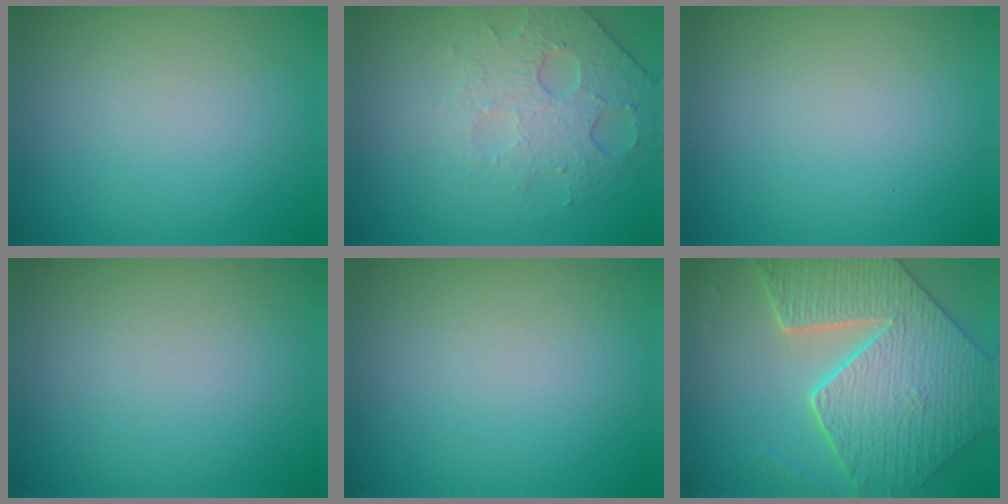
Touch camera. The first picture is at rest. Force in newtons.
{"total": 4.9, "press": 3.2, "slide": 3.7}
{"total": 0.0}
{"total": 0.0}
{"total": 0.0}
{"total": 7.6, "press": 6.6, "slide": 3.9}